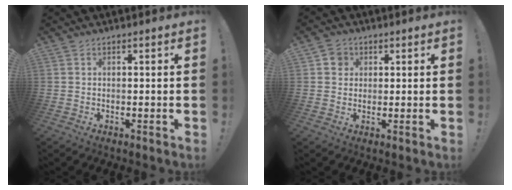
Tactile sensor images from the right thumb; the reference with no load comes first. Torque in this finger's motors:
{"motor_torque": [0.04, 0.12, 0.09, -0.13, -0.03]}